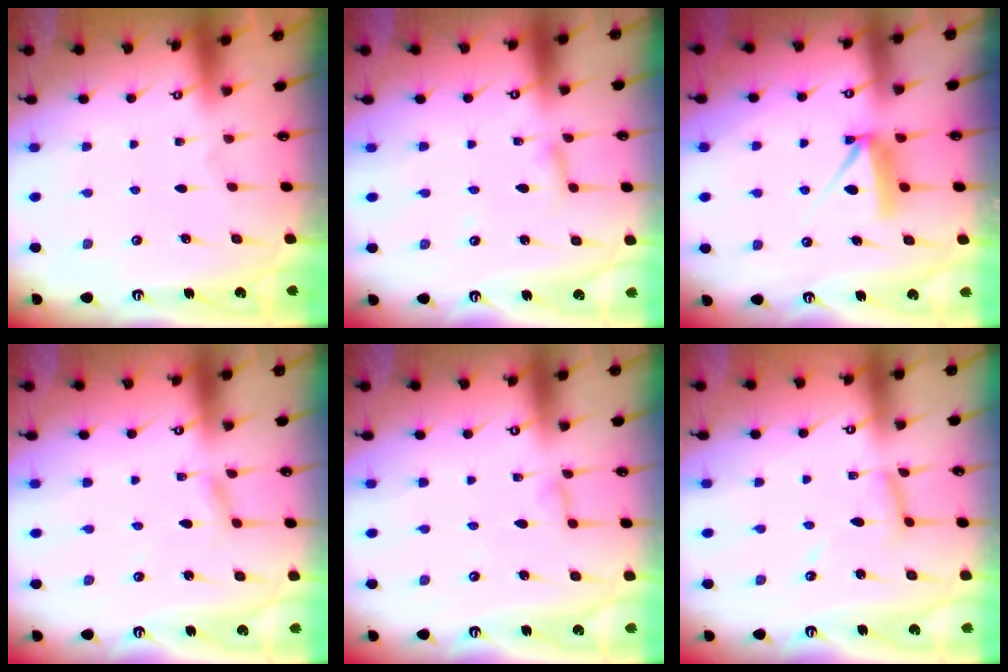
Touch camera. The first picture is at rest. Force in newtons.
{"total": 3.8, "press": 3.8, "slide": 0.2}
{"total": 8.2, "press": 8.2, "slide": 0.3}
{"total": 2.5, "press": 2.4, "slide": 0.3}
{"total": 3.6, "press": 3.6, "slide": 0.4}
{"total": 7.0, "press": 7.0, "slide": 0.3}